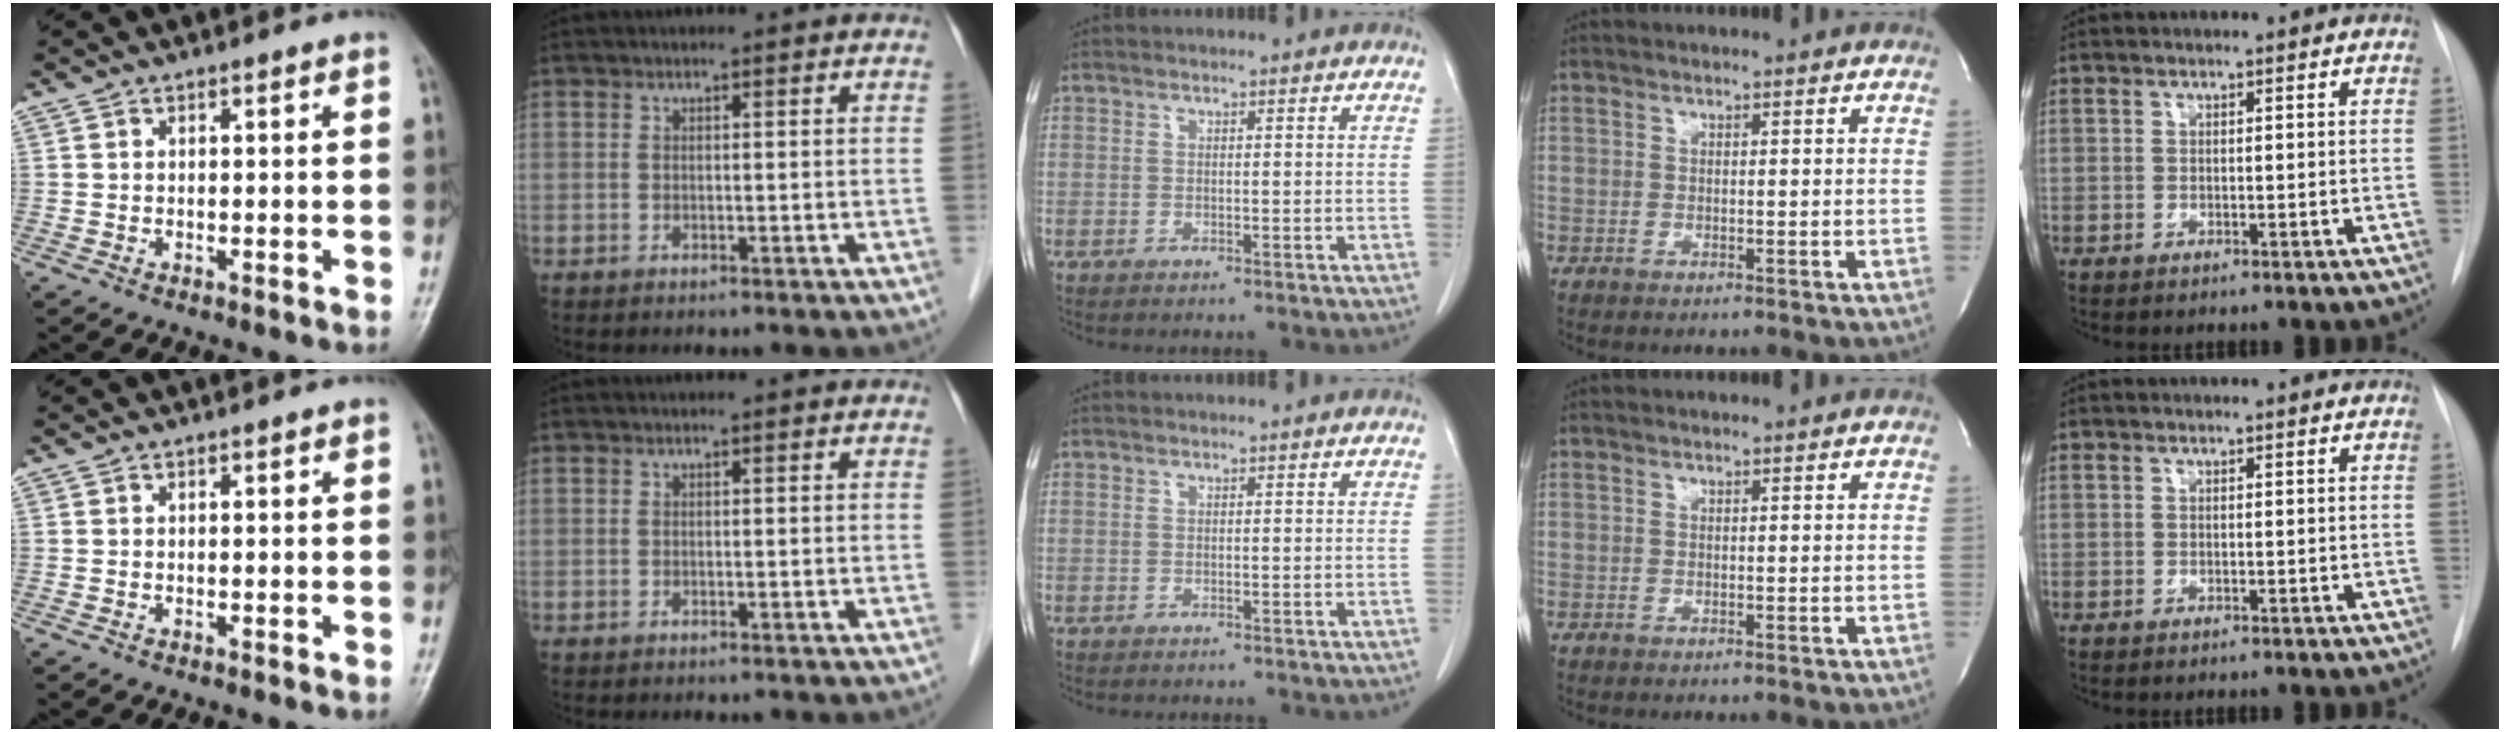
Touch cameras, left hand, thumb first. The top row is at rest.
{}